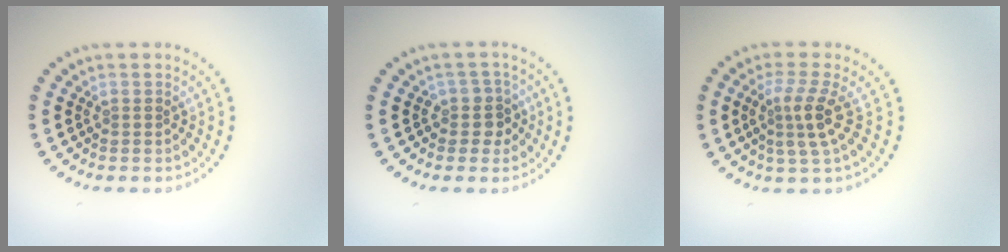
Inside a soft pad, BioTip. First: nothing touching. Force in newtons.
{"total": 2.2, "press": 1.8, "slide": 1.2}
{"total": 2.9, "press": 2.3, "slide": 1.9}